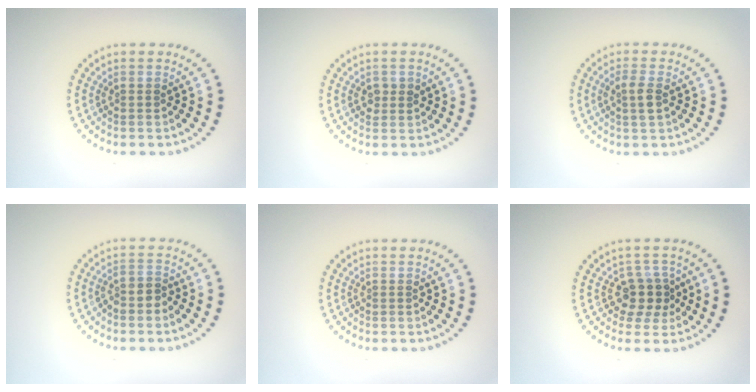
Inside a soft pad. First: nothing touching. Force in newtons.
{"total": 1.4, "press": 1.3, "slide": 0.3}
{"total": 1.9, "press": 1.9, "slide": 0.4}
{"total": 1.5, "press": 1.1, "slide": 1.0}
{"total": 0.0}
{"total": 2.7, "press": 2.2, "slide": 1.5}